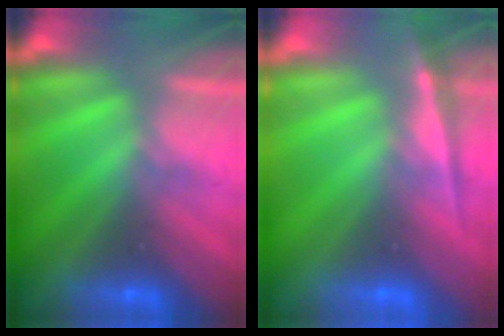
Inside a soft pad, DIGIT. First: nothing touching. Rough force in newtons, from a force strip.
{"total": 1.9}